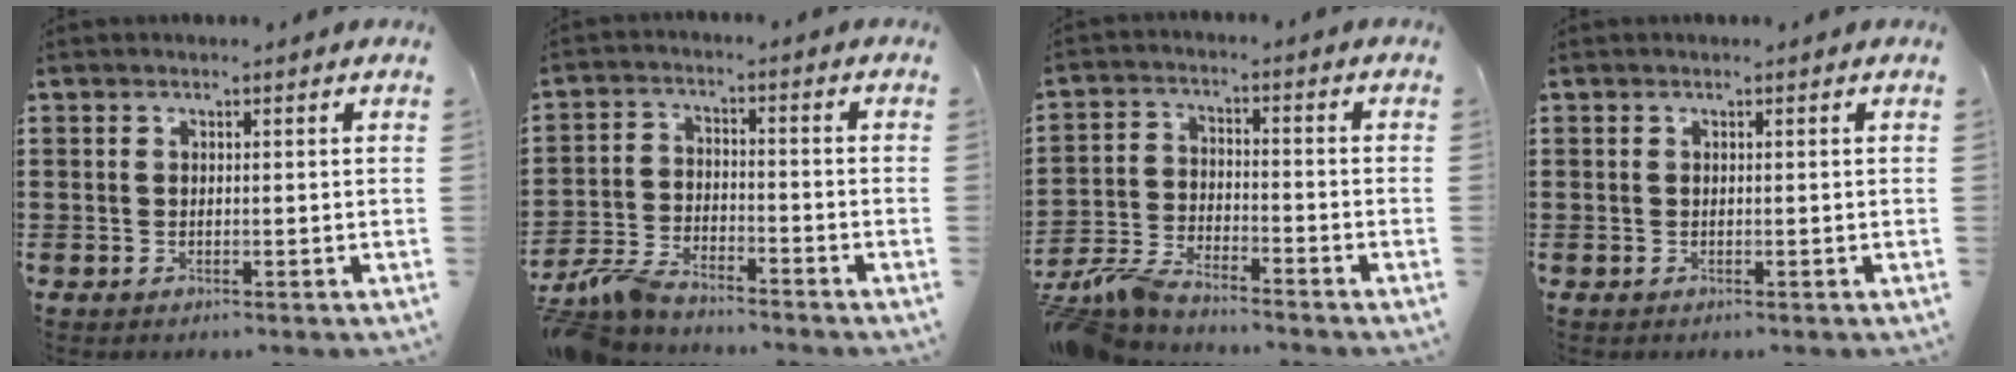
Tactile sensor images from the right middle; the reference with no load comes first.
{"total": 5.9, "force": [-5.6, 1.0, 1.6], "torque": [-0.053, 0.000, -0.115]}
{"total": 6.0, "force": [-5.8, 0.6, 1.5], "torque": [-0.052, -0.005, -0.120]}
{"total": 0.0}